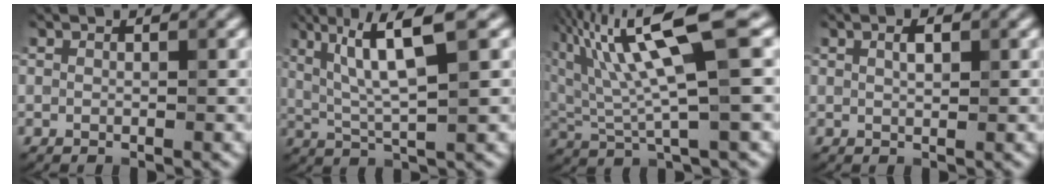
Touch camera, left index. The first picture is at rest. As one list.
[{"total": 7.5, "force": [2.8, 1.3, 6.9], "torque": [-0.123, 0.014, 0.052]}, {"total": 10.7, "force": [4.0, 2.2, 9.7], "torque": [-0.188, 0.015, 0.075]}, {"total": 1.3, "force": [0.5, 0.5, 1.1], "torque": [-0.021, 0.002, 0.010]}]